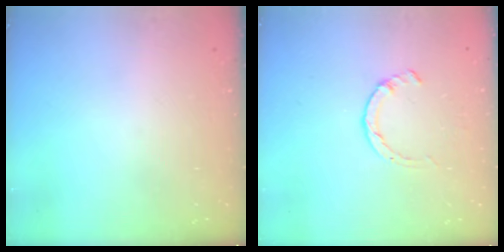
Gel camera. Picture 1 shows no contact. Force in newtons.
{"total": 1.4, "press": 1.4, "slide": 0.3}